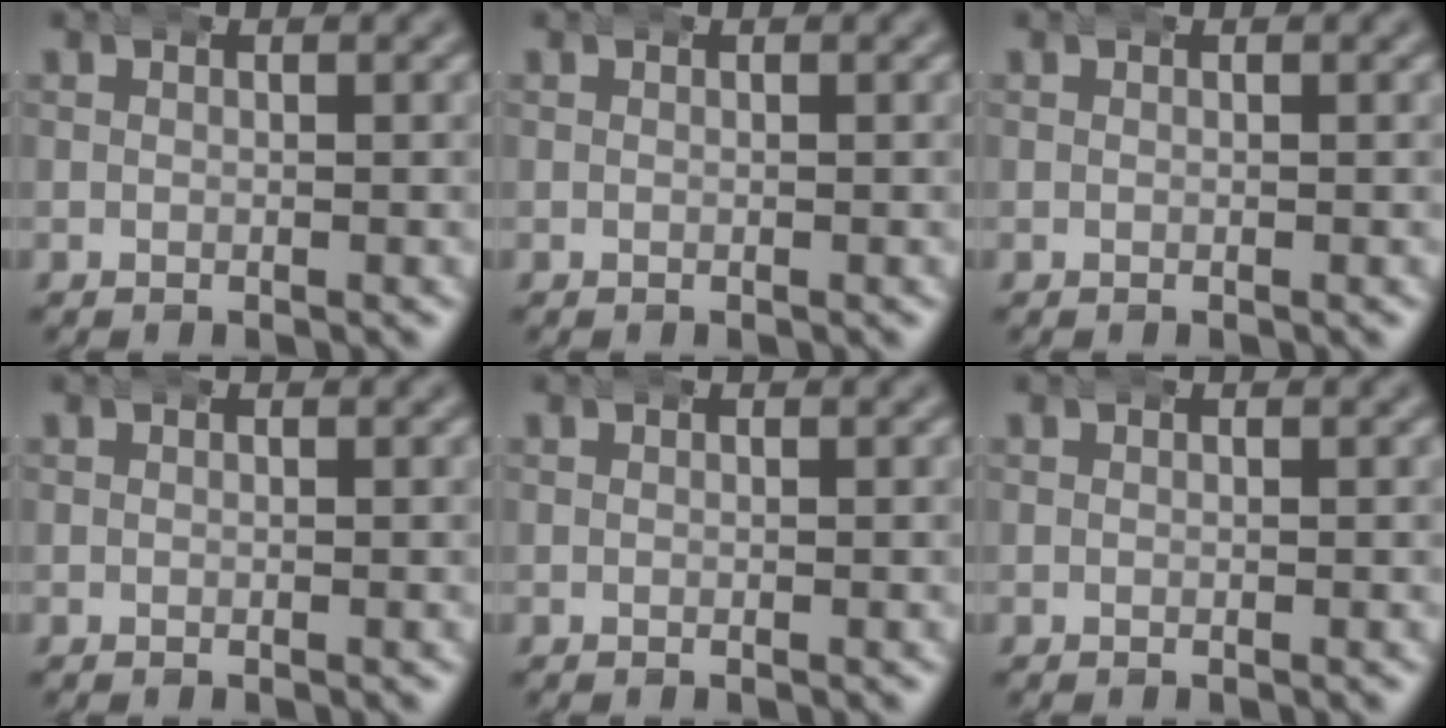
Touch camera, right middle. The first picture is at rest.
{"total": 0.0}
{"total": 0.0}
{"total": 0.0}
{"total": 0.0}
{"total": 0.0}